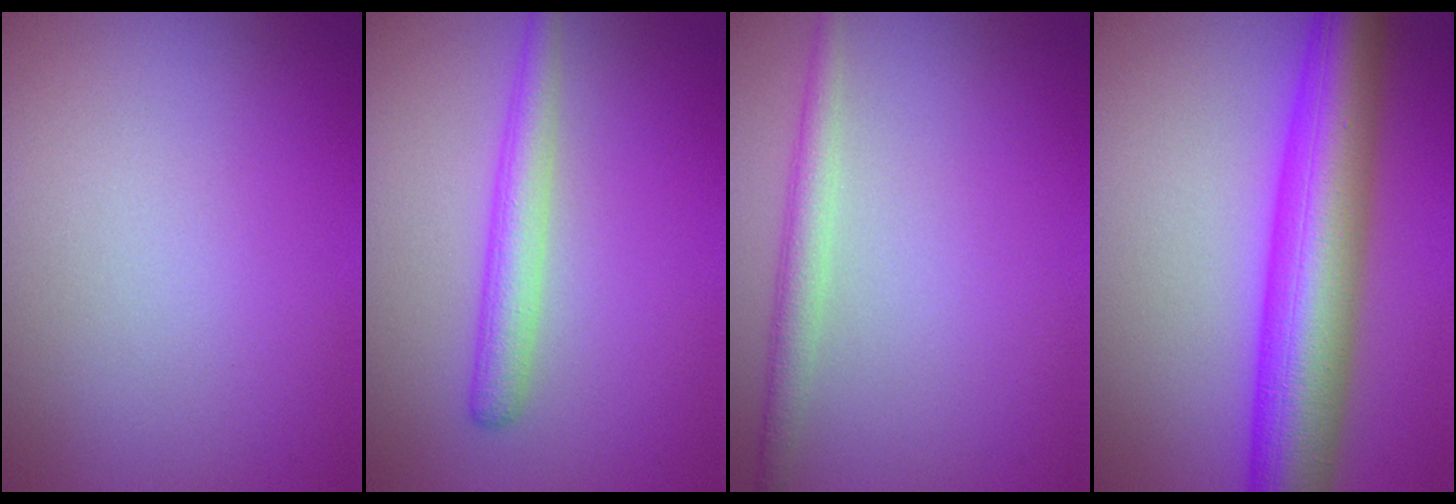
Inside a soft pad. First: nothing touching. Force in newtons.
{"total": 2.9, "press": 2.9, "slide": 0.1}
{"total": 2.2, "press": 2.2, "slide": 0.0}
{"total": 10.1, "press": 10.1, "slide": 0.1}